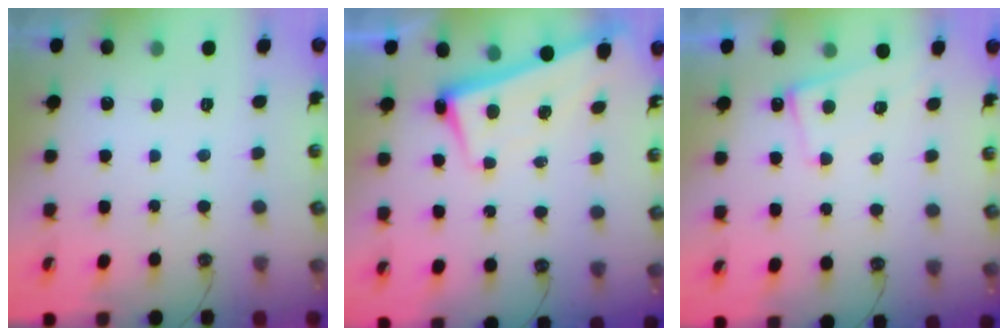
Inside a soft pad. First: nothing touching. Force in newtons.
{"total": 2.6, "press": 2.5, "slide": 0.6}
{"total": 2.1, "press": 2.1, "slide": 0.5}